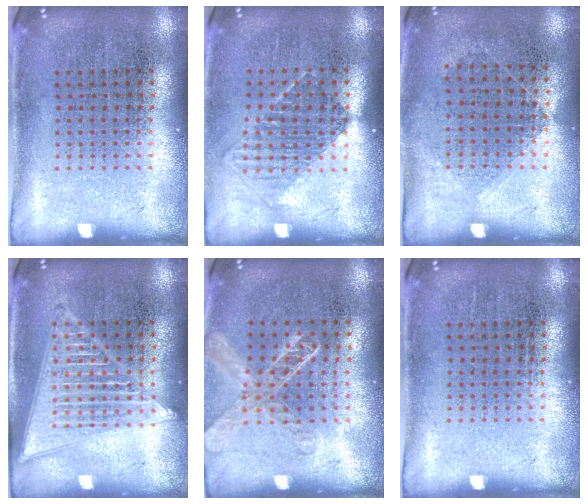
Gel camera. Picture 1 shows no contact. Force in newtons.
{"total": 1.3, "press": 1.1, "slide": 0.7}
{"total": 1.0, "press": 0.9, "slide": 0.5}
{"total": 2.9, "press": 2.9, "slide": 0.3}
{"total": 1.4, "press": 1.3, "slide": 0.5}
{"total": 0.0}